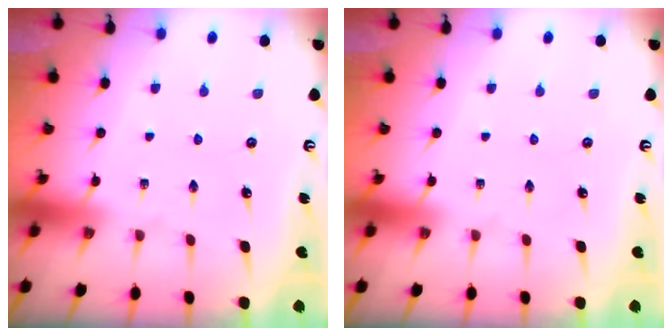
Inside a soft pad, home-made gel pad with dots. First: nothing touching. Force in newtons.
{"total": 0.0}